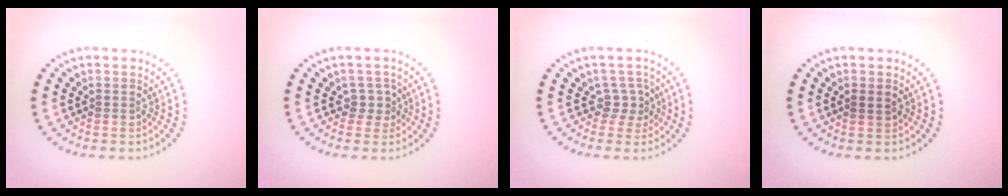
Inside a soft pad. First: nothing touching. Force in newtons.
{"total": 1.8, "press": 1.4, "slide": 1.1}
{"total": 2.1, "press": 1.5, "slide": 1.4}
{"total": 0.9, "press": 0.9, "slide": 0.0}